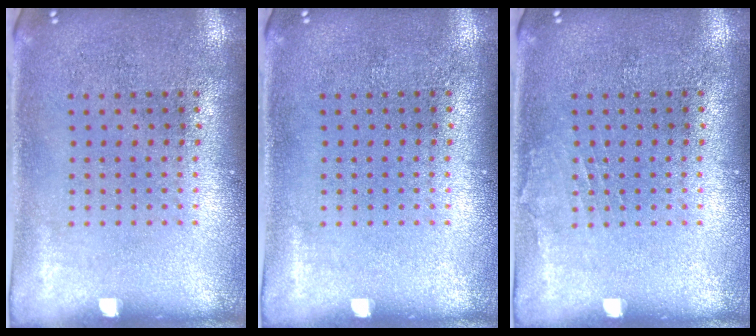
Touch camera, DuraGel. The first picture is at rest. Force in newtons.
{"total": 0.0}
{"total": 0.7, "press": 0.7, "slide": 0.1}